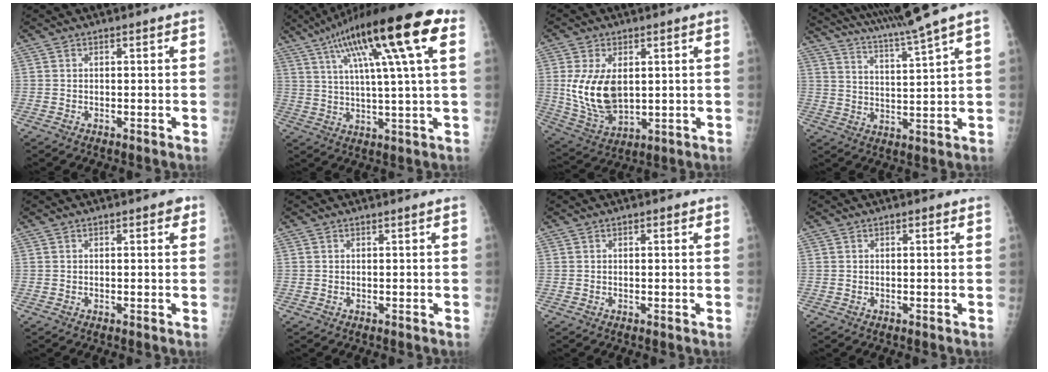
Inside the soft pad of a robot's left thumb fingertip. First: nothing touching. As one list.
[{"total": 21.5, "force": [9.5, 3.0, 19.1], "torque": [-0.312, 0.008, 0.148]}, {"total": 12.2, "force": [1.5, 7.3, 9.6], "torque": [-0.173, -0.017, 0.044]}, {"total": 13.4, "force": [11.4, -2.1, 6.8], "torque": [-0.115, -0.061, 0.189]}, {"total": 2.0, "force": [1.0, 0.7, 1.6], "torque": [-0.013, 0.000, 0.009]}, {"total": 0.0}, {"total": 1.1, "force": [0.6, 0.4, 0.9], "torque": [-0.012, 0.001, 0.006]}, {"total": 0.7, "force": [0.3, 0.2, 0.6], "torque": [-0.010, 0.000, 0.004]}]